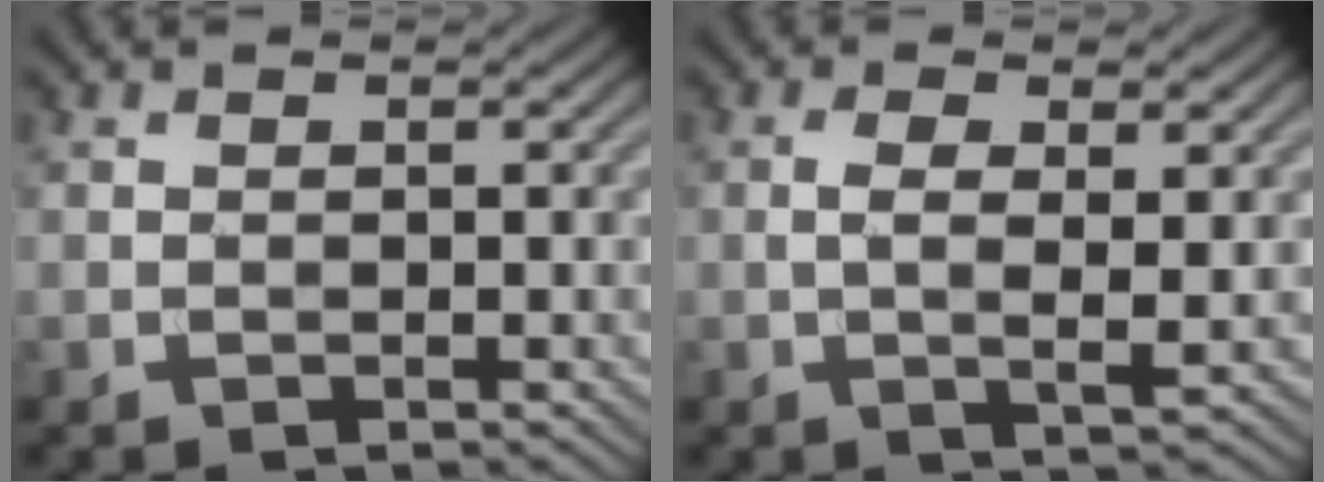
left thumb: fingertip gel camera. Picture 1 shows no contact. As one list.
[{"total": 3.1, "force": [0.3, 0.7, 3.0], "torque": [-0.064, -0.003, 0.007]}]